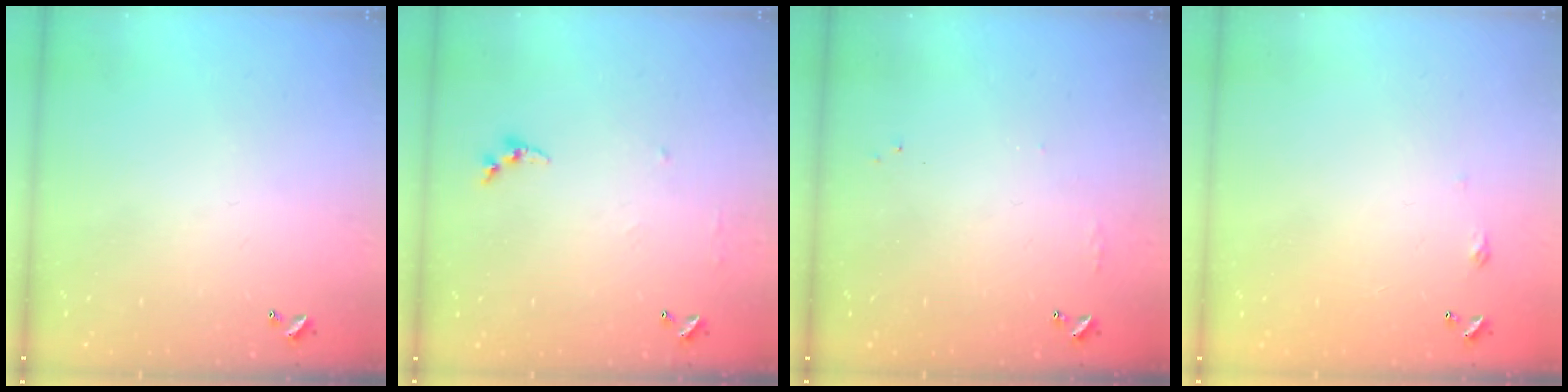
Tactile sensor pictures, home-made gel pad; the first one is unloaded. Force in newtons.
{"total": 5.3, "press": 5.2, "slide": 0.6}
{"total": 4.3, "press": 4.3, "slide": 0.6}
{"total": 2.7, "press": 2.6, "slide": 0.4}